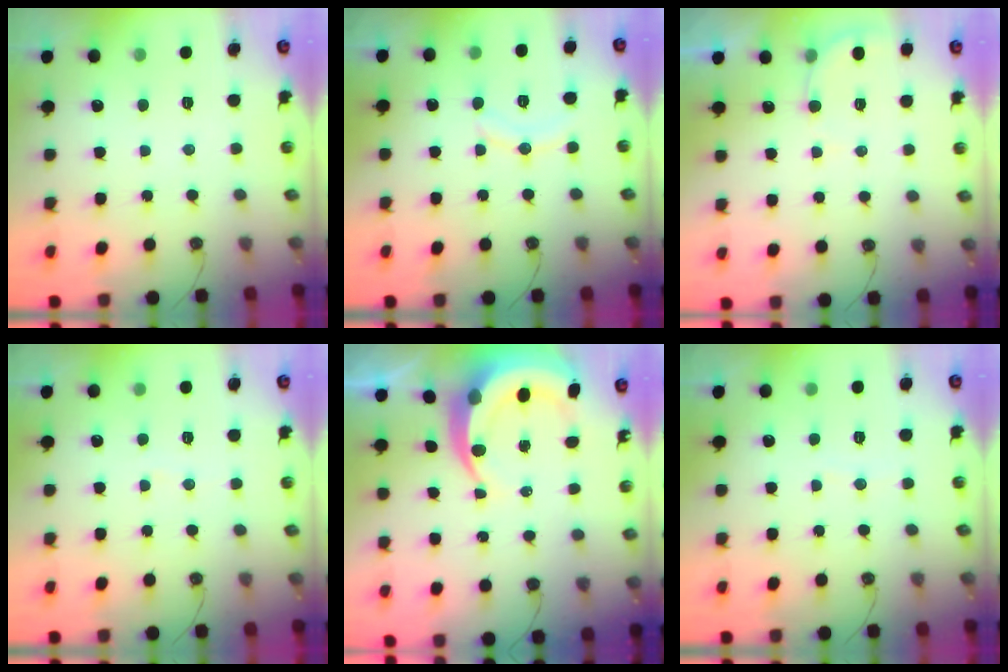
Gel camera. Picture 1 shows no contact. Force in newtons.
{"total": 7.7, "press": 7.7, "slide": 0.2}
{"total": 4.6, "press": 4.5, "slide": 0.4}
{"total": 3.1, "press": 3.1, "slide": 0.3}
{"total": 9.2, "press": 9.1, "slide": 1.3}
{"total": 2.7, "press": 2.7, "slide": 0.3}